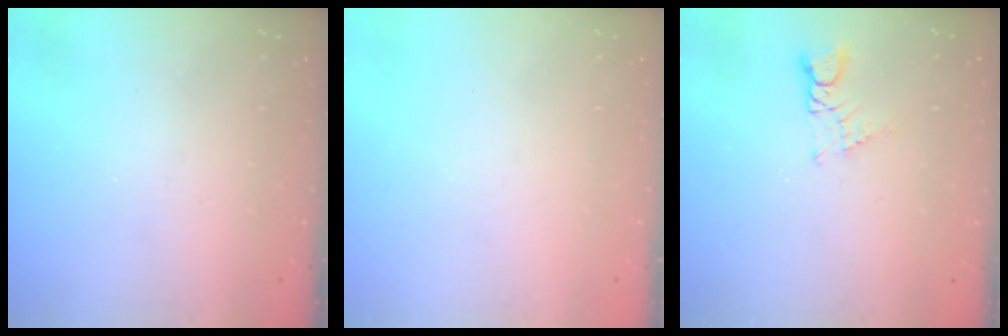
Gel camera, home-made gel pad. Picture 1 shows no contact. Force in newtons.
{"total": 0.0}
{"total": 3.3, "press": 3.3, "slide": 0.2}